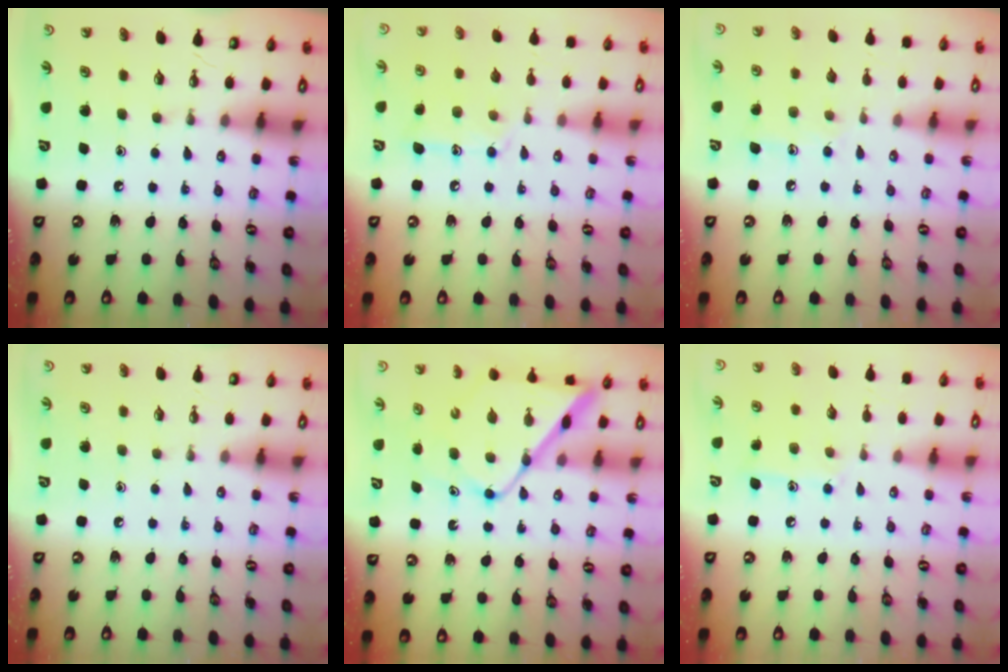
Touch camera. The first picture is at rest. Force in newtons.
{"total": 11.9, "press": 11.9, "slide": 0.9}
{"total": 7.8, "press": 7.8, "slide": 0.5}
{"total": 0.0}
{"total": 12.7, "press": 12.7, "slide": 1.2}
{"total": 8.8, "press": 8.7, "slide": 0.7}